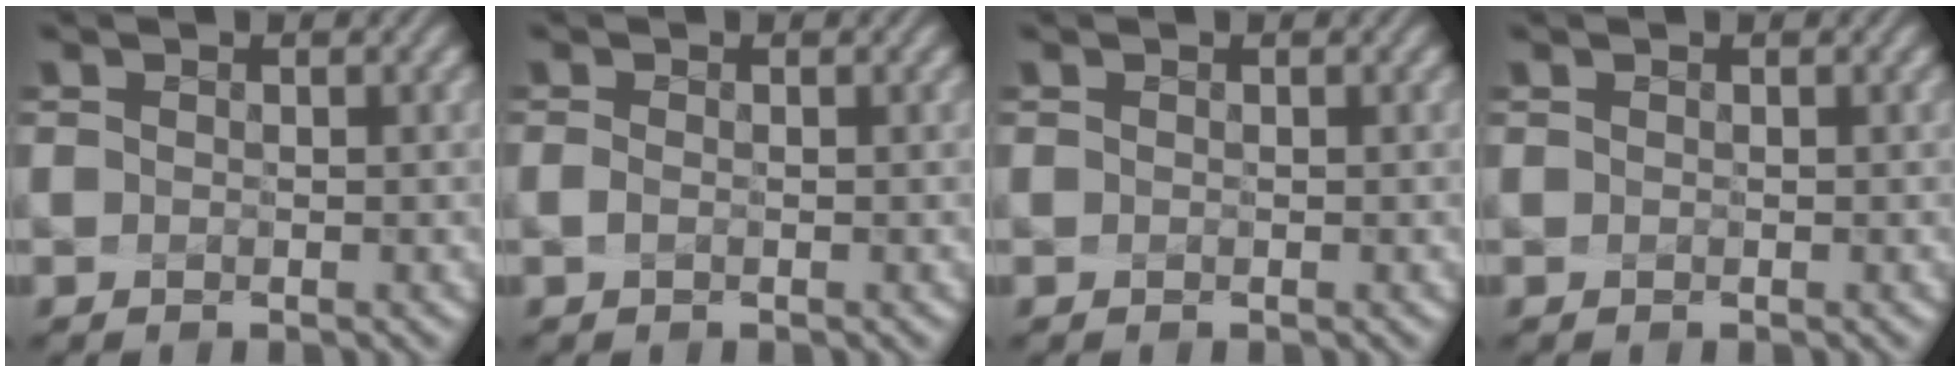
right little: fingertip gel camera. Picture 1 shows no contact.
{"total": 0.6, "force": [-0.6, -0.2, 0.1], "torque": [-0.014, -0.008, 0.003]}
{"total": 0.0}
{"total": 0.0}